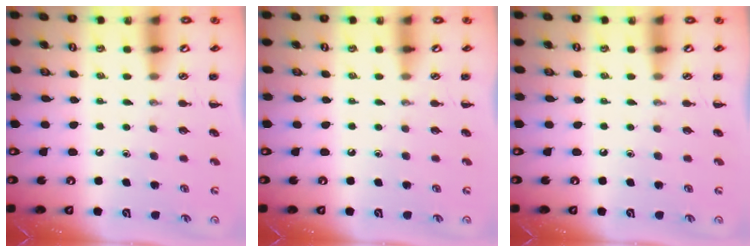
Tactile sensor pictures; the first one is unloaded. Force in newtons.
{"total": 0.0}
{"total": 0.0}